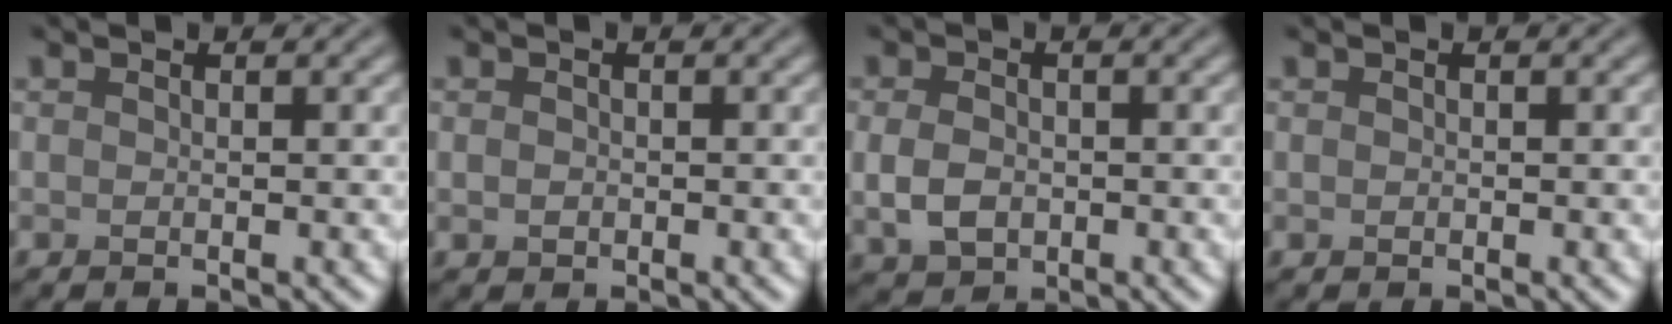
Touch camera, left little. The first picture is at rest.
{"total": 0.8, "force": [-0.1, 0.7, 0.4], "torque": [-0.006, -0.002, -0.002]}
{"total": 3.0, "force": [-0.4, 2.2, 1.9], "torque": [-0.041, -0.004, -0.008]}
{"total": 0.0}